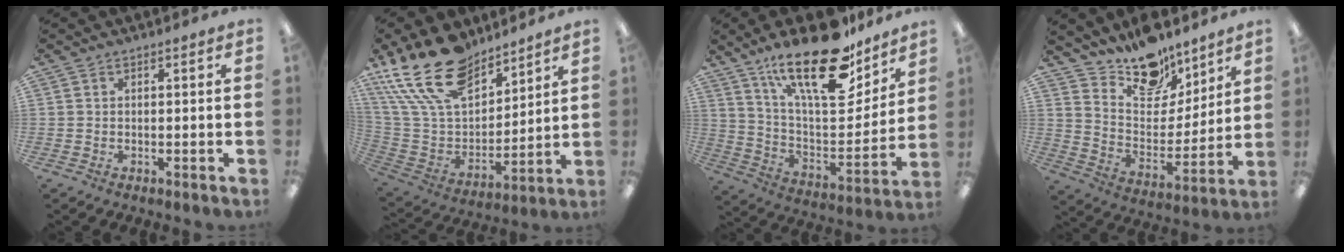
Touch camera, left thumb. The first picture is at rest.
{"total": 22.5, "force": [15.4, 11.6, 11.7], "torque": [-0.260, -0.085, 0.282]}
{"total": 26.2, "force": [17.6, 9.9, 16.7], "torque": [-0.256, -0.107, 0.299]}
{"total": 14.0, "force": [11.8, 6.5, 3.6], "torque": [-0.060, -0.101, 0.217]}